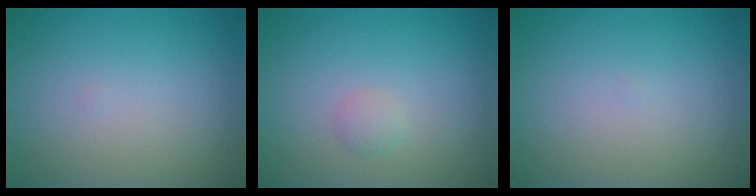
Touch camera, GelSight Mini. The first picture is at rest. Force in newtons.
{"total": 0.9, "press": 0.9, "slide": 0.0}
{"total": 0.0}